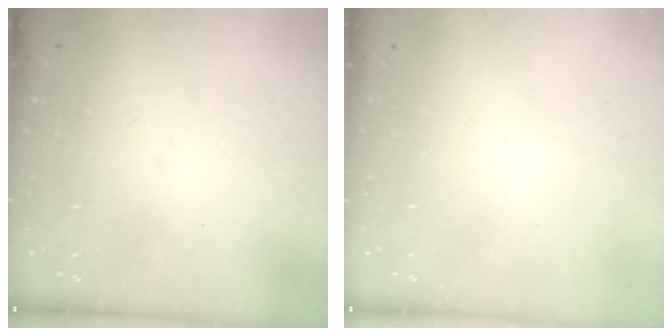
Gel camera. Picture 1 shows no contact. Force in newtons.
{"total": 0.0}